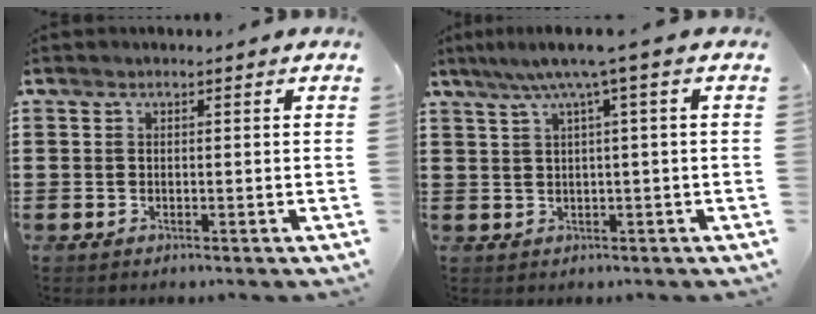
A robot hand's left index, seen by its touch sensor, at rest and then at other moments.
{"total": 4.6, "force": [1.6, -0.4, 4.3], "torque": [-0.085, -0.001, 0.022]}